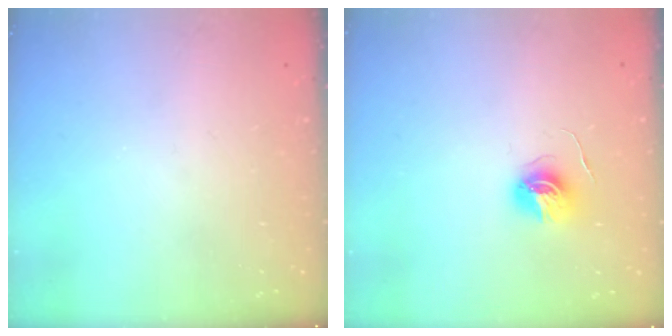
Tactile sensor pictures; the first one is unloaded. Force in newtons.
{"total": 5.9, "press": 5.9, "slide": 0.4}